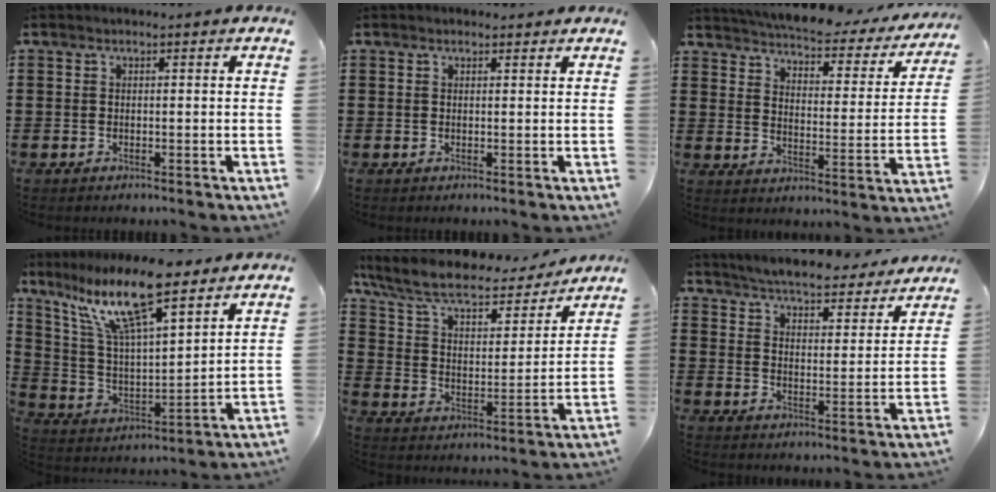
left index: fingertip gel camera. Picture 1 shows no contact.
{"total": 0.6, "force": [0.5, 0.3, 0.2], "torque": [-0.006, 0.002, 0.010]}
{"total": 4.1, "force": [4.0, 0.1, 1.0], "torque": [-0.043, -0.034, 0.062]}
{"total": 13.8, "force": [9.5, 3.1, 9.5], "torque": [-0.209, -0.030, 0.168]}
{"total": 8.7, "force": [7.0, 2.5, 4.4], "torque": [-0.114, -0.038, 0.118]}
{"total": 5.2, "force": [5.1, -0.3, 0.8], "torque": [-0.042, -0.037, 0.085]}